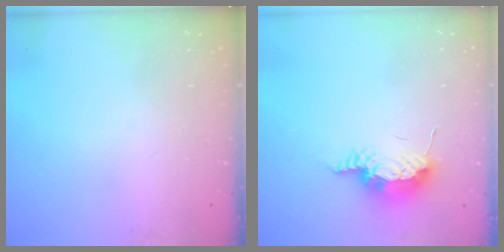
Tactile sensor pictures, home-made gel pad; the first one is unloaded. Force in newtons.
{"total": 15.9, "press": 11.3, "slide": 11.3}